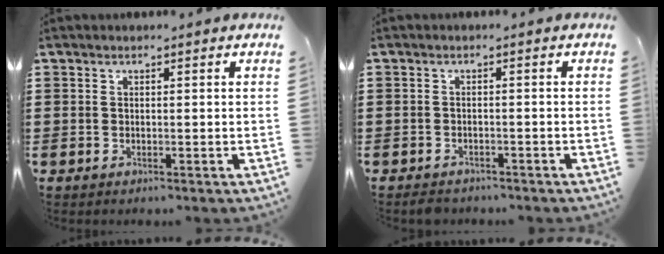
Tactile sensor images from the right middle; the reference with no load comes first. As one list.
[{"total": 1.2, "force": [-1.2, 0.3, 0.2], "torque": [-0.008, 0.000, -0.026]}]